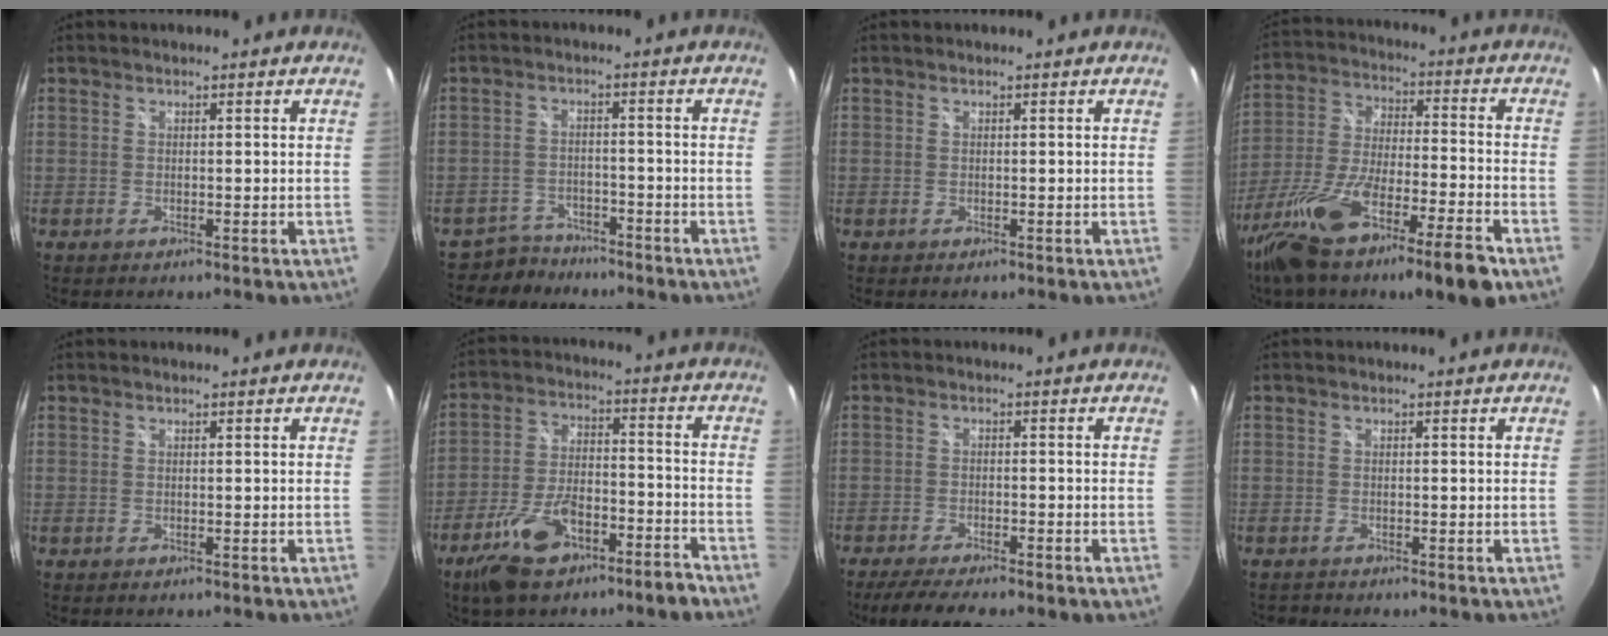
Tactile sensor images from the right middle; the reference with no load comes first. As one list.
[{"total": 5.0, "force": [-4.3, 2.5, -0.3], "torque": [-0.006, 0.012, -0.073]}, {"total": 0.0}, {"total": 19.7, "force": [-12.6, 3.0, 14.8], "torque": [-0.287, -0.045, -0.223]}, {"total": 0.0}, {"total": 14.0, "force": [-9.8, 5.5, 8.4], "torque": [-0.168, 0.002, -0.159]}, {"total": 8.5, "force": [-6.8, 1.3, 4.9], "torque": [-0.105, -0.019, -0.105]}, {"total": 0.8, "force": [-0.7, 0.3, -0.1], "torque": [-0.001, -0.001, -0.014]}]